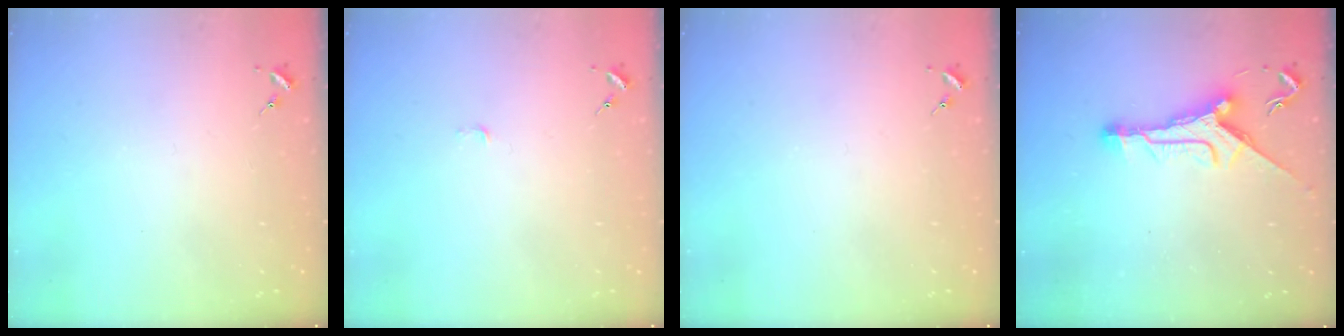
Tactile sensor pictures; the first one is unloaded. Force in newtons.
{"total": 2.3, "press": 2.3, "slide": 0.3}
{"total": 0.0}
{"total": 10.9, "press": 10.9, "slide": 0.7}